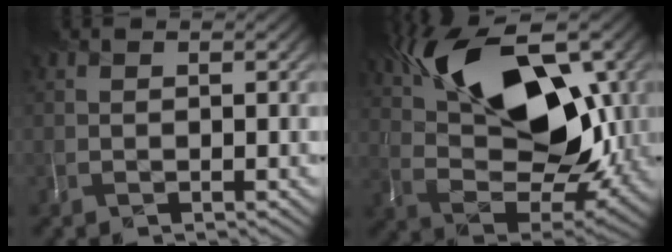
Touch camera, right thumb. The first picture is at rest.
{"total": 16.2, "force": [6.3, 8.5, 12.2], "torque": [-0.200, 0.018, 0.106]}